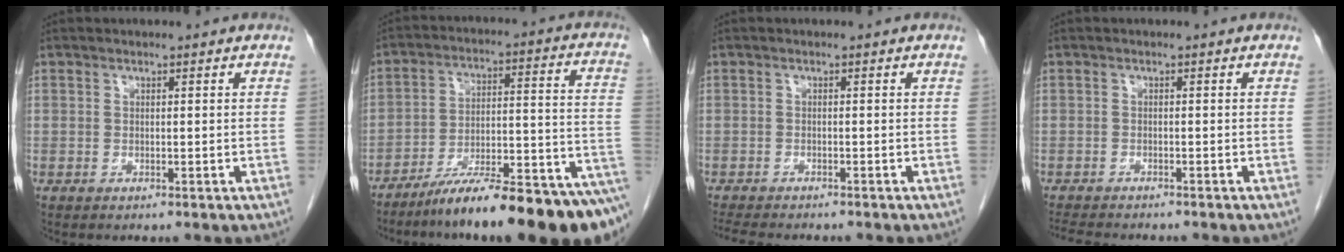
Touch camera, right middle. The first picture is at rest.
{"total": 21.1, "force": [-15.9, 1.6, 13.8], "torque": [-0.135, 0.024, -0.248]}
{"total": 7.1, "force": [-6.2, 1.2, 3.1], "torque": [-0.051, -0.012, -0.094]}
{"total": 6.4, "force": [-5.8, 1.0, 2.5], "torque": [-0.042, -0.013, -0.090]}